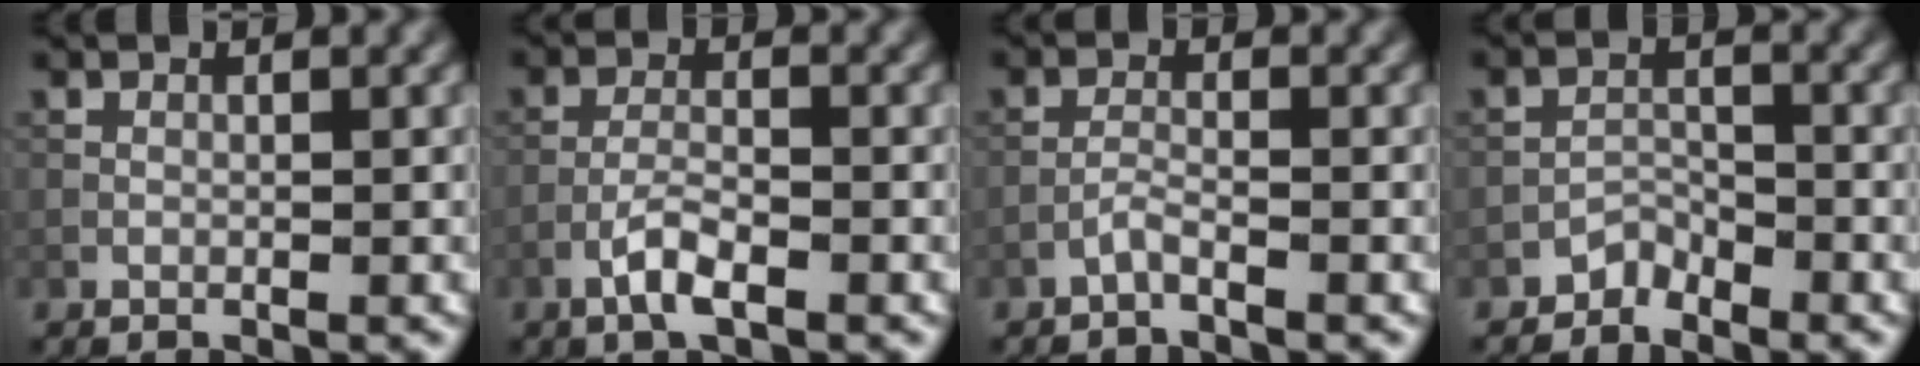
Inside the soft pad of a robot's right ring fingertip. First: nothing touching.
{"total": 2.7, "force": [-1.5, 0.7, 2.1], "torque": [-0.044, 0.005, -0.035]}
{"total": 1.2, "force": [-1.0, 0.0, 0.6], "torque": [-0.011, 0.005, -0.024]}
{"total": 1.6, "force": [-1.5, 0.6, 0.0], "torque": [0.004, 0.010, -0.030]}